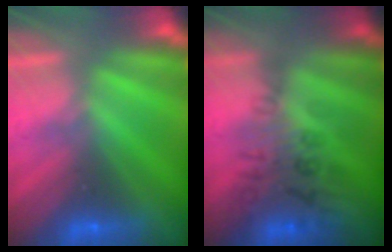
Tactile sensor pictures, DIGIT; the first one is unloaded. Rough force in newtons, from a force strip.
{"total": 2.9}